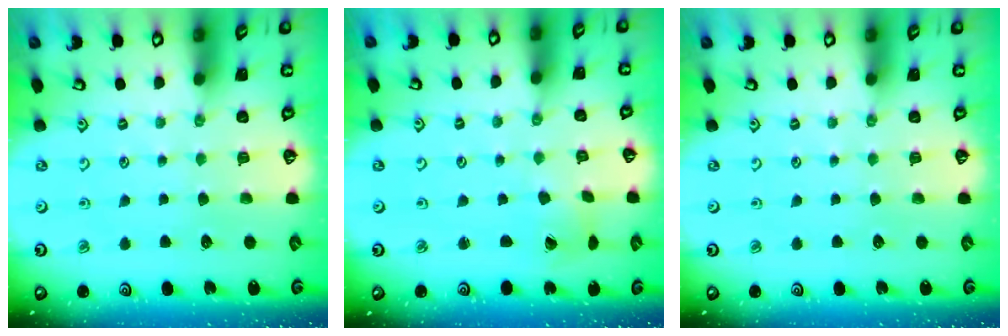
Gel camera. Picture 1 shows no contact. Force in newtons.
{"total": 1.4, "press": 1.4, "slide": 0.2}
{"total": 0.0}